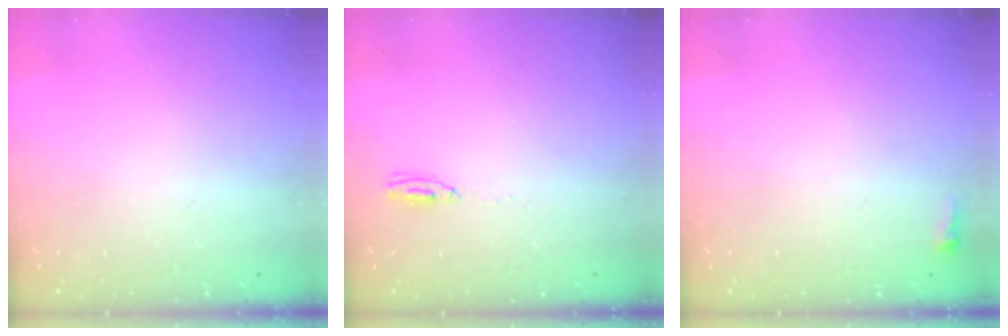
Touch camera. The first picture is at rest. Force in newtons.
{"total": 3.4, "press": 3.0, "slide": 1.7}
{"total": 2.4, "press": 2.4, "slide": 0.6}